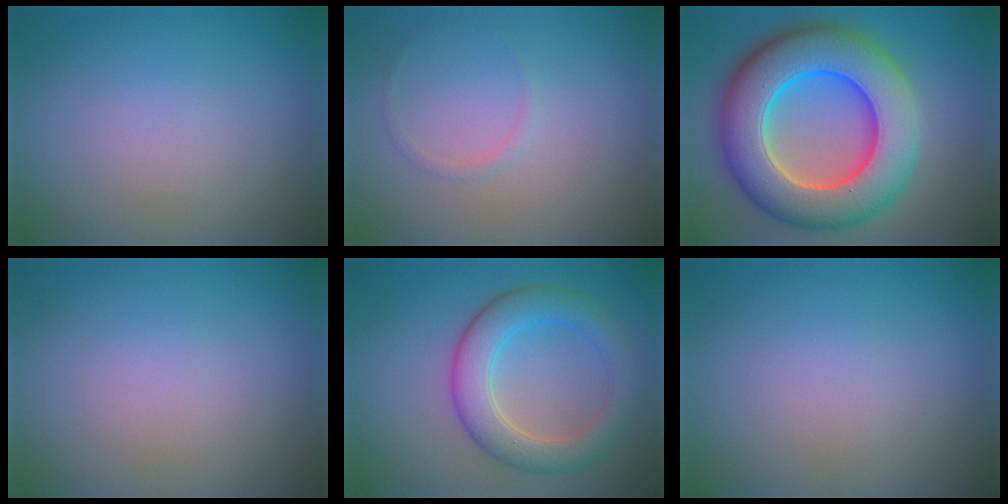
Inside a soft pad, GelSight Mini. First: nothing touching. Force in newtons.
{"total": 0.5, "press": 0.5, "slide": 0.1}
{"total": 13.2, "press": 13.1, "slide": 0.3}
{"total": 0.0}
{"total": 5.4, "press": 5.4, "slide": 0.1}
{"total": 0.0}